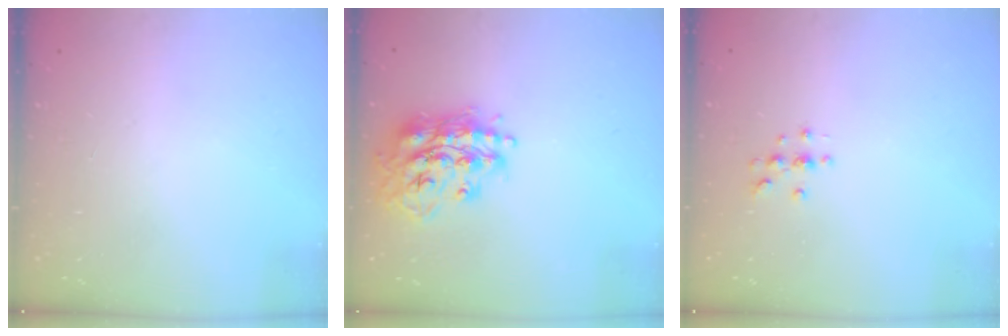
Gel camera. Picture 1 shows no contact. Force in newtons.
{"total": 17.1, "press": 17.0, "slide": 1.4}
{"total": 3.3, "press": 3.3, "slide": 0.4}